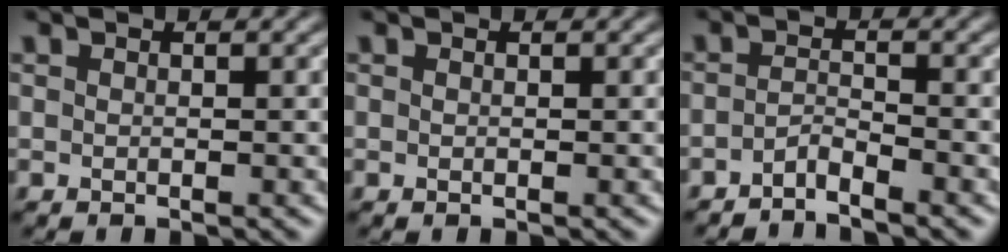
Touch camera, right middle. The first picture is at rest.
{"total": 0.0}
{"total": 1.7, "force": [-1.4, 0.1, 0.9], "torque": [-0.019, 0.002, -0.033]}